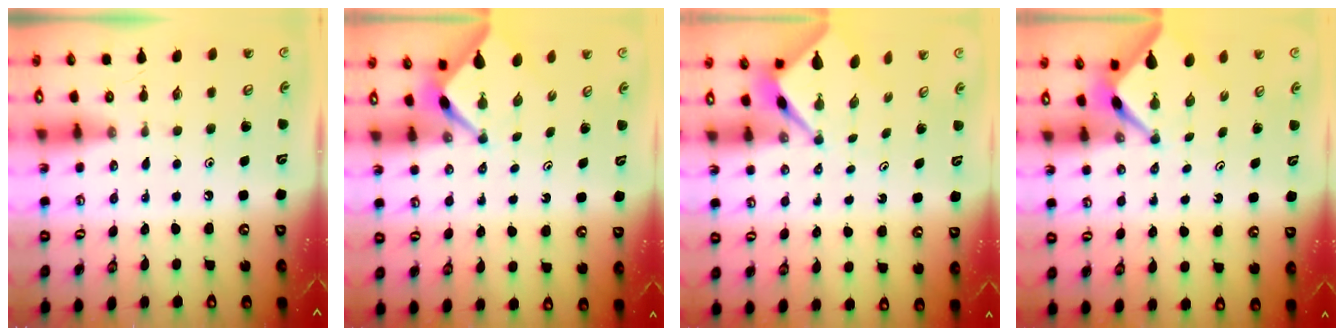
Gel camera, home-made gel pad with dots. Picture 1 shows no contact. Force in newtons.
{"total": 2.4, "press": 2.4, "slide": 0.3}
{"total": 2.6, "press": 2.6, "slide": 0.1}
{"total": 2.6, "press": 2.6, "slide": 0.3}